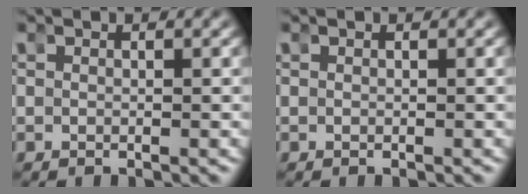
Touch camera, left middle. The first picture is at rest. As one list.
[{"total": 0.0}]